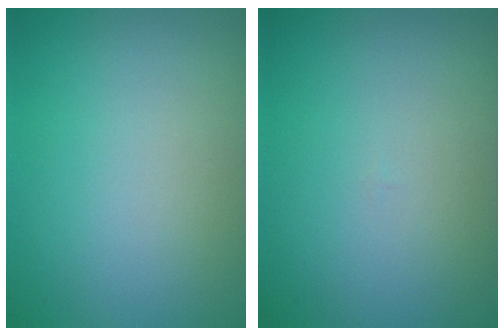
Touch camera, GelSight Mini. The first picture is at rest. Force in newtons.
{"total": 0.0}